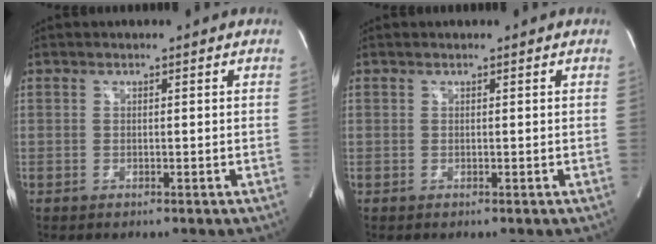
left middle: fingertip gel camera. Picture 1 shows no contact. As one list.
[{"total": 0.0}]